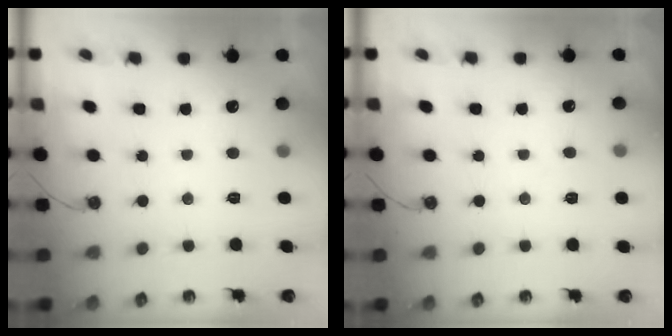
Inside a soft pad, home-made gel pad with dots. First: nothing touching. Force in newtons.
{"total": 4.8, "press": 4.8, "slide": 0.7}